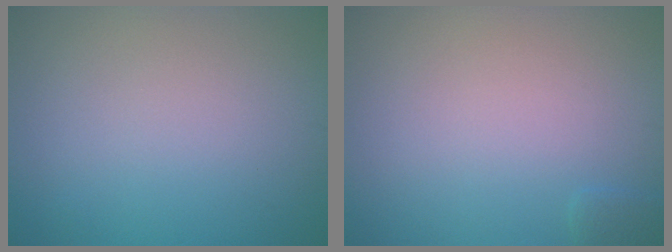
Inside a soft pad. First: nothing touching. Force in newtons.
{"total": 0.7, "press": 0.7, "slide": 0.1}